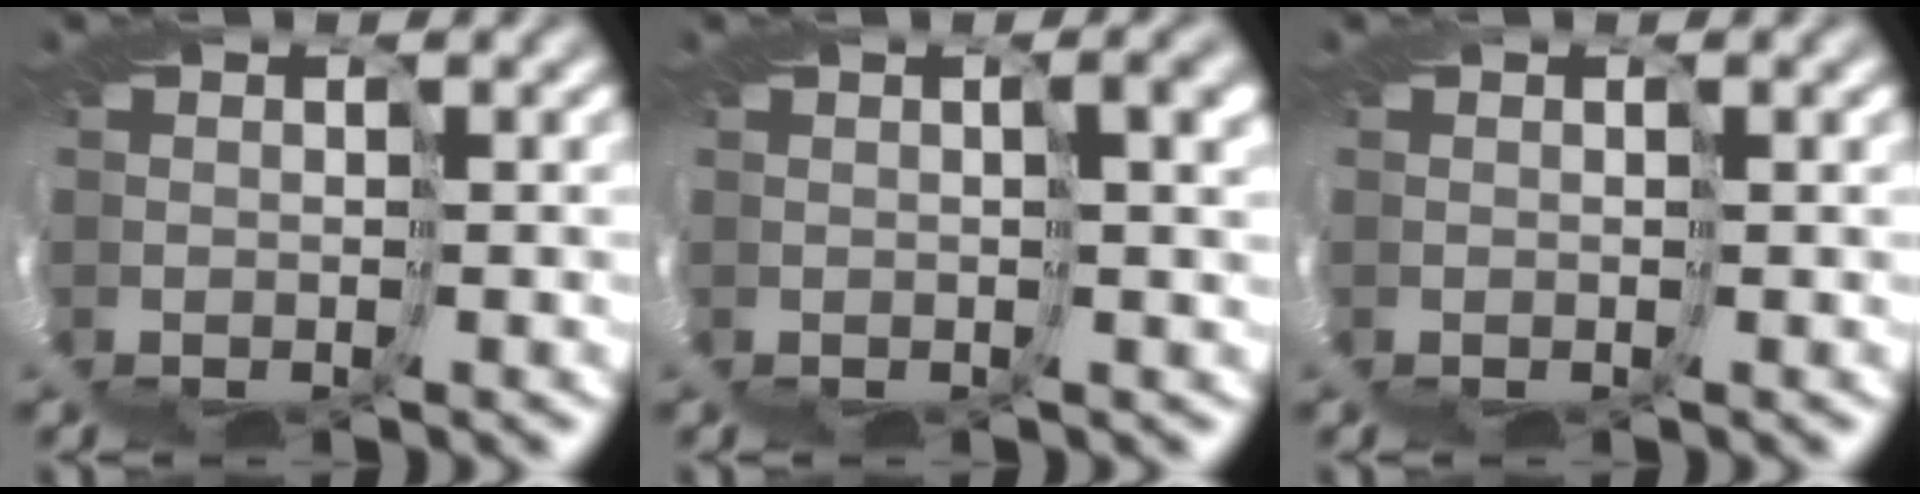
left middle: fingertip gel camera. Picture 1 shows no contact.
{"total": 5.0, "force": [2.0, 1.1, 4.5], "torque": [-0.067, 0.012, 0.033]}
{"total": 0.7, "force": [0.5, -0.5, 0.1], "torque": [-0.004, 0.000, 0.009]}